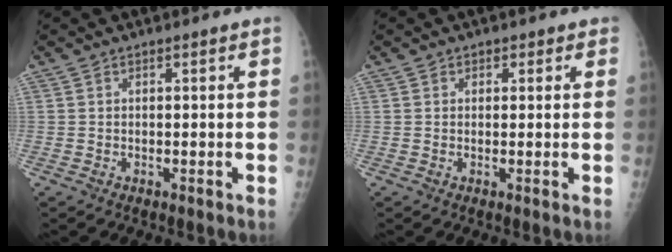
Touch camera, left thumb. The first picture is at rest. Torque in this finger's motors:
{"motor_torque": [-0.44, -0.27, -0.29, -0.22, -0.03]}